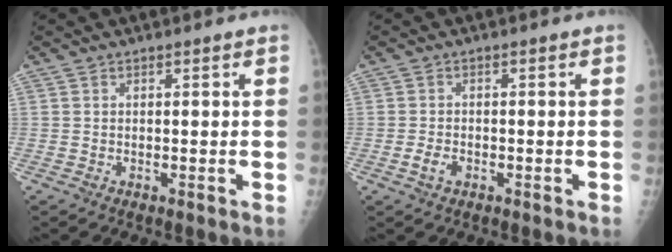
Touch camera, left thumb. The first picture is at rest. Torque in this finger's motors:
{"motor_torque": [-0.35, 0.27, 0.32, 0.12, 0.02]}